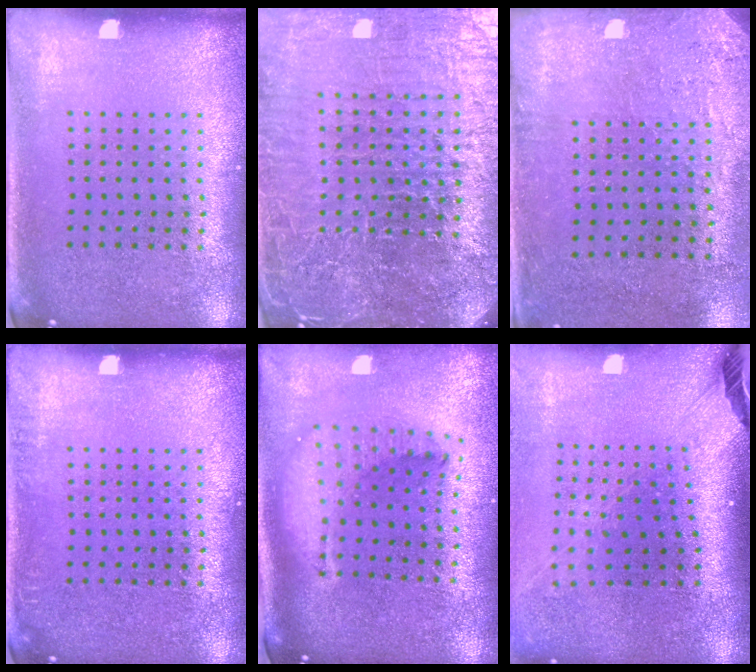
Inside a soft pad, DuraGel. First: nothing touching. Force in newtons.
{"total": 6.8, "press": 6.0, "slide": 3.3}
{"total": 2.8, "press": 2.3, "slide": 1.6}
{"total": 0.5, "press": 0.5, "slide": 0.0}
{"total": 2.3, "press": 1.7, "slide": 1.5}
{"total": 2.7, "press": 2.0, "slide": 1.8}